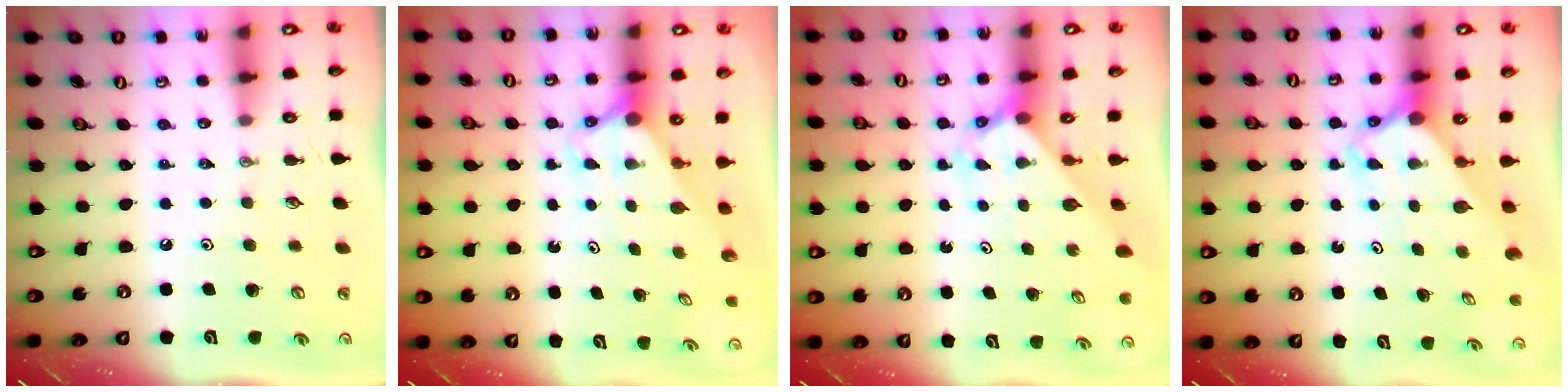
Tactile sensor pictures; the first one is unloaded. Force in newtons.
{"total": 2.7, "press": 2.7, "slide": 0.0}
{"total": 2.3, "press": 2.3, "slide": 0.2}
{"total": 2.8, "press": 2.8, "slide": 0.2}